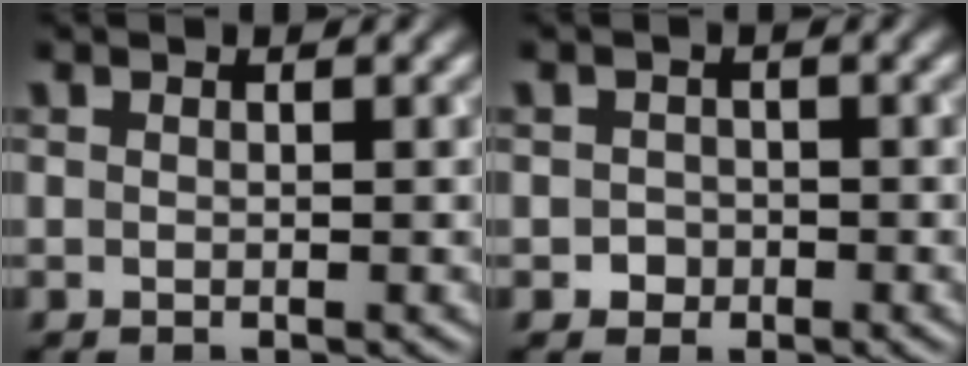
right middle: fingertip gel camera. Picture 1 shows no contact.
{"total": 1.2, "force": [-0.7, 1.0, 0.0], "torque": [0.005, -0.001, -0.013]}